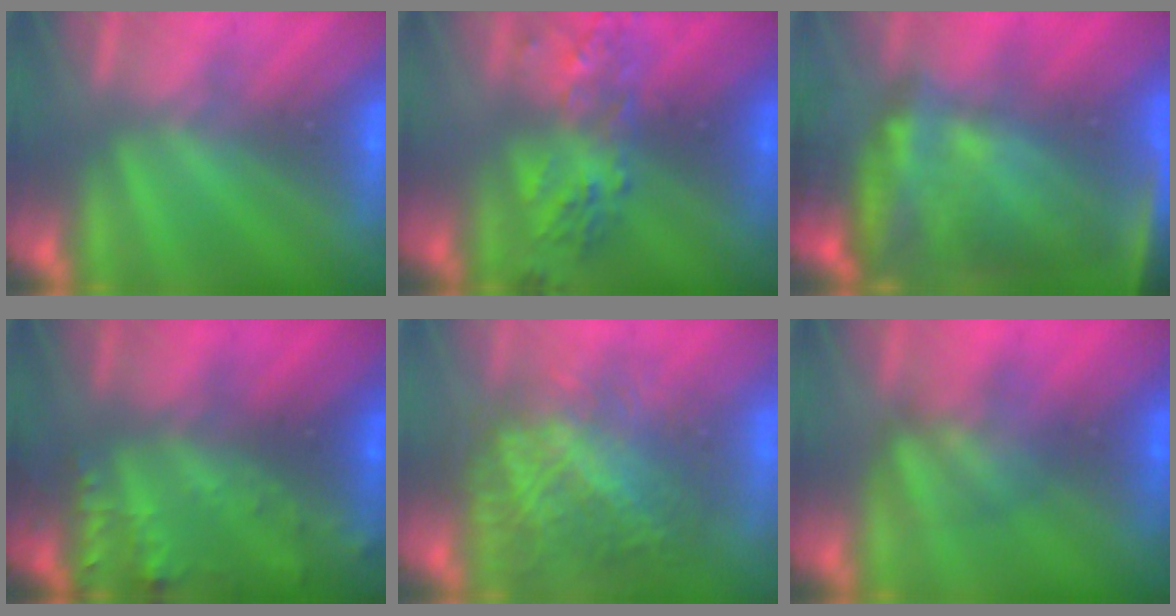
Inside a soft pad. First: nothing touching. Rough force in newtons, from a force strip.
{"total": 6.0}
{"total": 10.9}
{"total": 7.5}
{"total": 7.2}
{"total": 3.0}